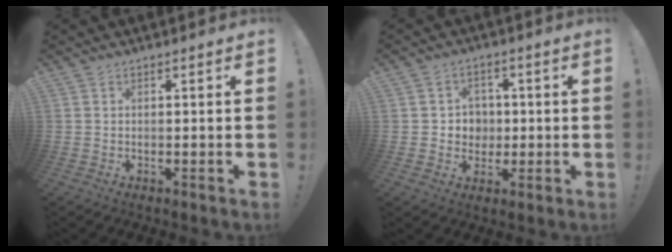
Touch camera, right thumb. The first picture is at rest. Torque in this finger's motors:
{"motor_torque": [0.66, 0.80, 0.42, -0.05, -0.03]}